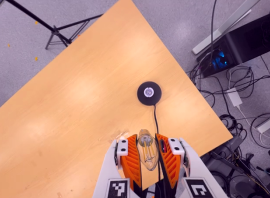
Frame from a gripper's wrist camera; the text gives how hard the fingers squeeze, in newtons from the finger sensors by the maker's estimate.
{"total": 21.9, "left": 23.5, "right": 20.4}